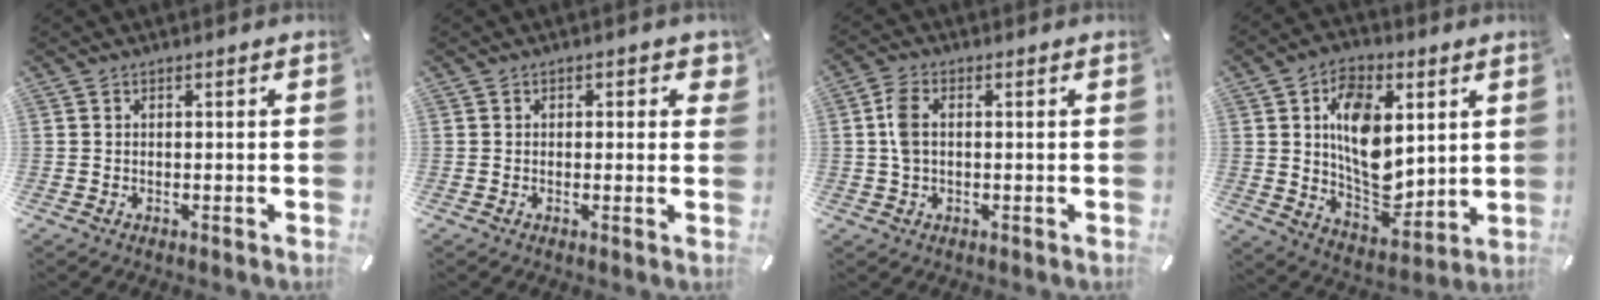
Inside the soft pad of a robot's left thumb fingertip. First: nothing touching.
{"total": 1.6, "force": [0.5, 1.1, 1.1], "torque": [-0.007, 0.000, 0.003]}
{"total": 4.7, "force": [0.4, 2.9, 3.6], "torque": [-0.087, 0.003, 0.004]}
{"total": 14.6, "force": [3.2, 10.0, 10.1], "torque": [-0.155, -0.005, 0.060]}